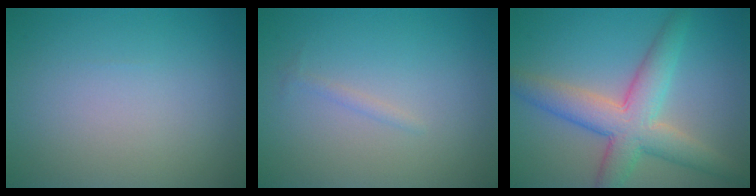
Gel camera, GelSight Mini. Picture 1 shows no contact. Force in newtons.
{"total": 0.6, "press": 0.6, "slide": 0.0}
{"total": 6.5, "press": 6.5, "slide": 0.4}